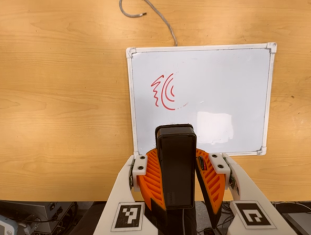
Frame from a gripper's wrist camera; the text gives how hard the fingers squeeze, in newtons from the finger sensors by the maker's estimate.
{"total": 10.4, "left": 10.3, "right": 10.4}